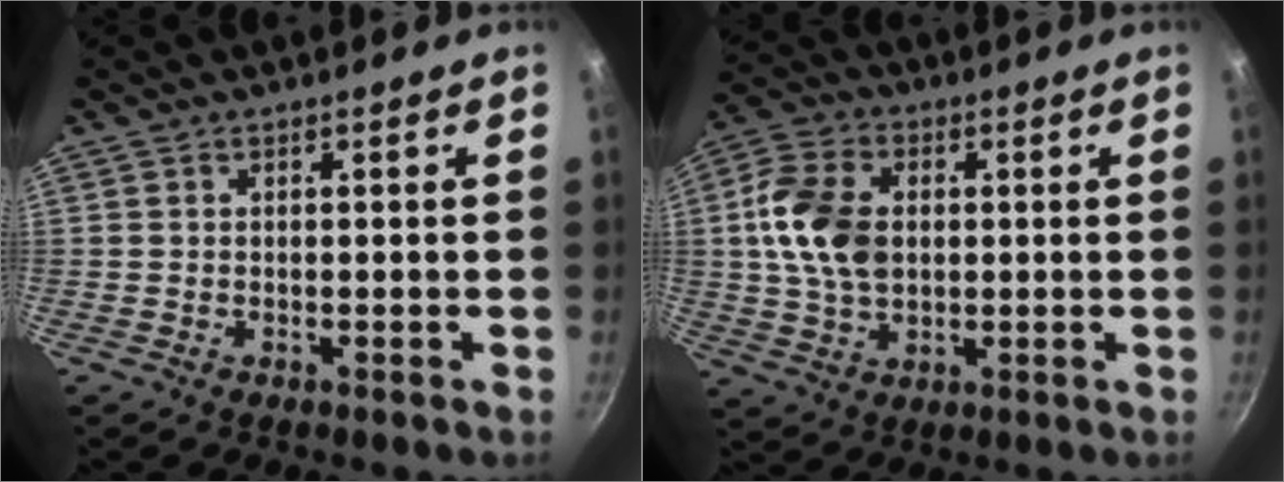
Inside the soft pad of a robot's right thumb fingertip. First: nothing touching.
{"total": 12.4, "force": [1.3, 8.4, 9.0], "torque": [-0.158, 0.008, 0.016]}